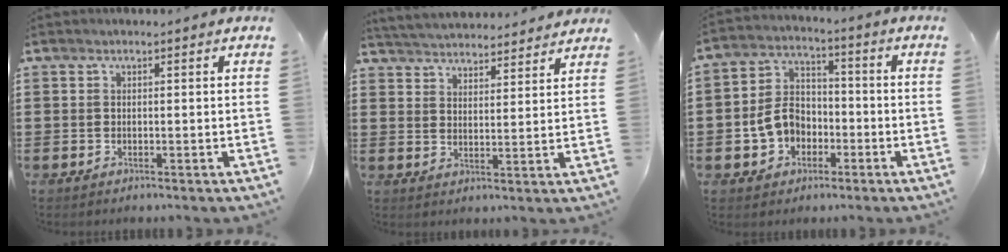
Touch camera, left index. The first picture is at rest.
{"total": 4.1, "force": [4.1, 0.2, -0.2], "torque": [-0.016, -0.022, 0.071]}
{"total": 7.1, "force": [-2.4, 5.8, 3.4], "torque": [-0.098, 0.014, -0.050]}